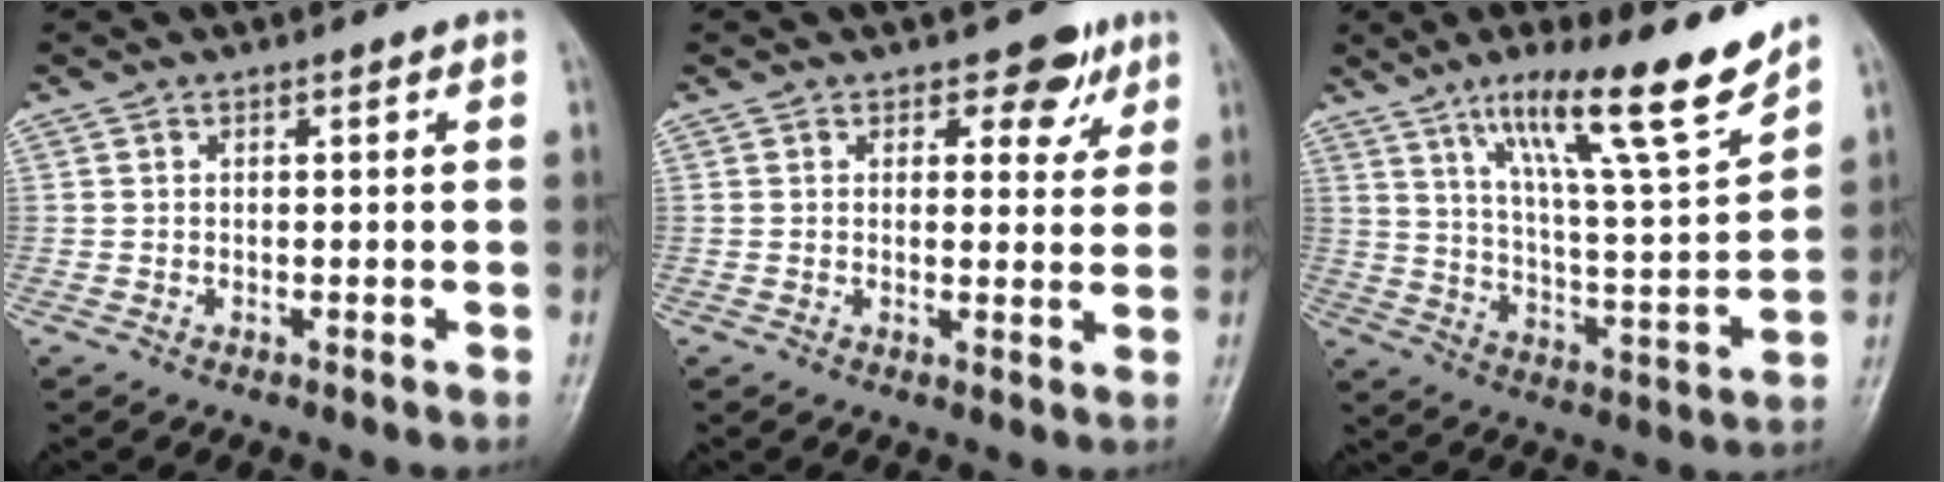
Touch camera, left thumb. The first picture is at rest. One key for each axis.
{"total": 5.1, "fx": 3.1, "fy": 3.2, "fz": 2.5, "tx": 0.005, "ty": -0.012, "tz": 0.036}
{"total": 17.2, "fx": 12.0, "fy": 1.8, "fz": 12.1, "tx": -0.181, "ty": -0.071, "tz": 0.202}